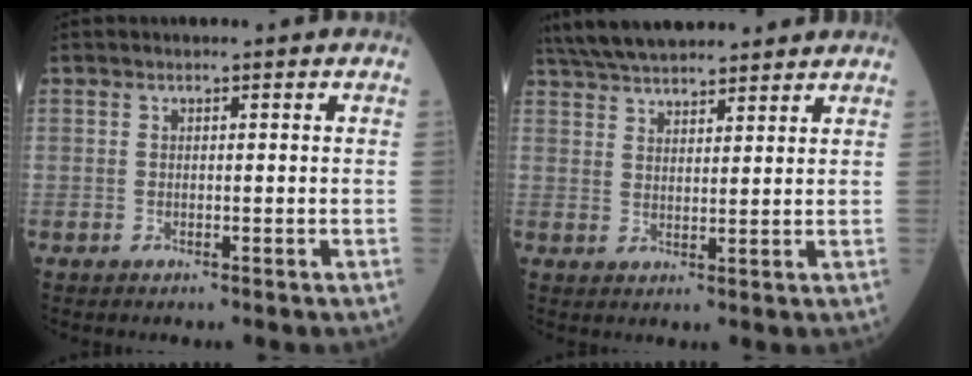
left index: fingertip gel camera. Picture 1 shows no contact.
{"total": 13.8, "force": [12.4, 2.7, 5.6], "torque": [-0.103, 0.038, 0.200]}